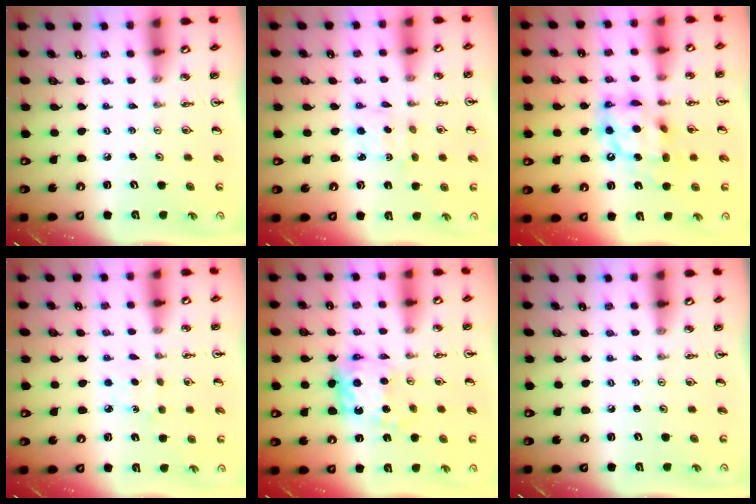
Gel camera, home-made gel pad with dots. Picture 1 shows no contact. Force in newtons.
{"total": 2.3, "press": 2.1, "slide": 0.8}
{"total": 12.7, "press": 12.7, "slide": 1.2}
{"total": 3.7, "press": 3.7, "slide": 0.4}
{"total": 9.3, "press": 9.3, "slide": 0.4}
{"total": 0.0}